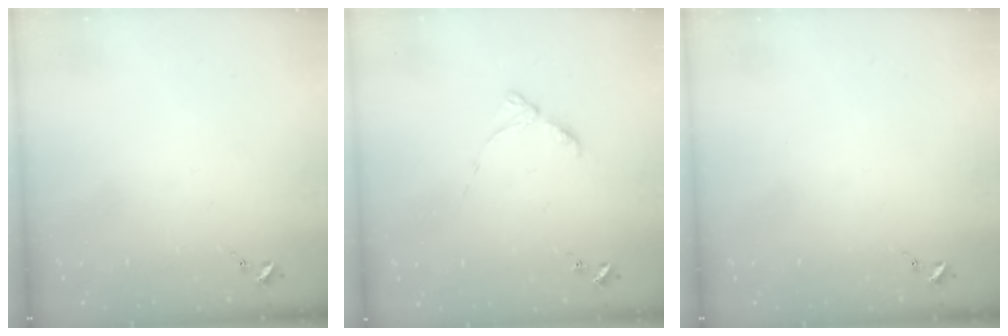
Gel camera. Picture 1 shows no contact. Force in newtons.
{"total": 5.2, "press": 5.1, "slide": 0.6}
{"total": 0.0}